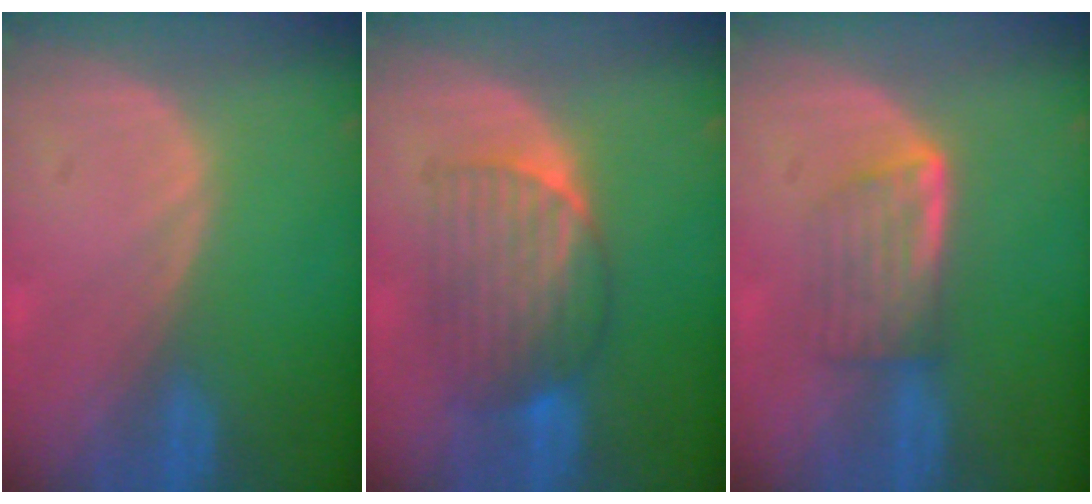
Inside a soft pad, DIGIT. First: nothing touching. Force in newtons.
{"total": 6.9, "press": 6.9, "slide": 0.4}
{"total": 5.8, "press": 5.0, "slide": 2.9}